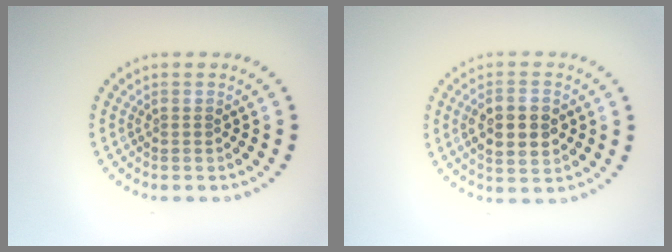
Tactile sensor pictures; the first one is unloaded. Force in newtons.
{"total": 4.0, "press": 4.0, "slide": 0.2}